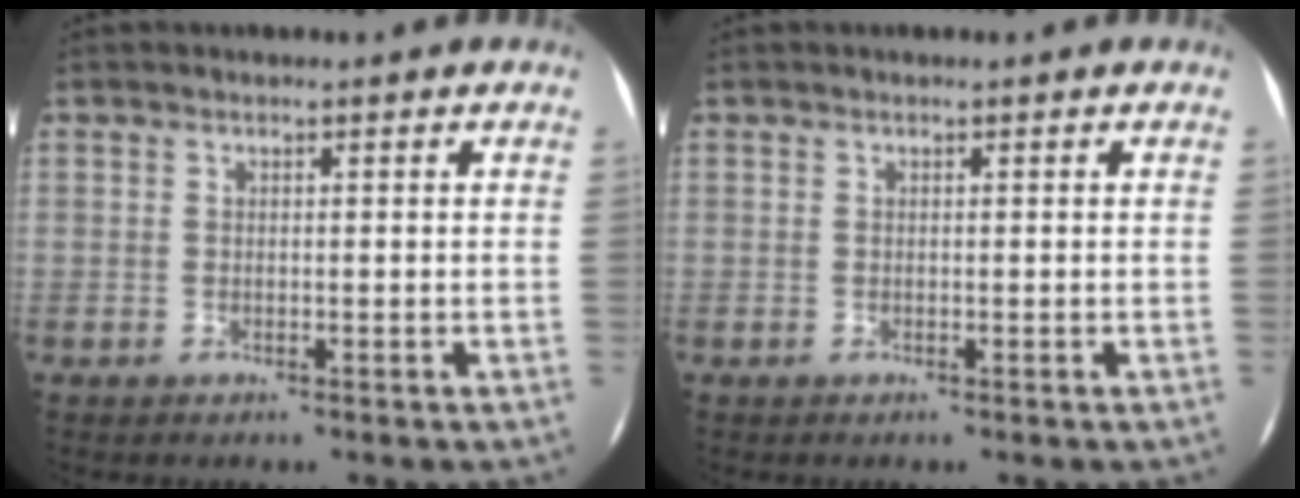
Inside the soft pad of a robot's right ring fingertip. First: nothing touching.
{"total": 0.0}